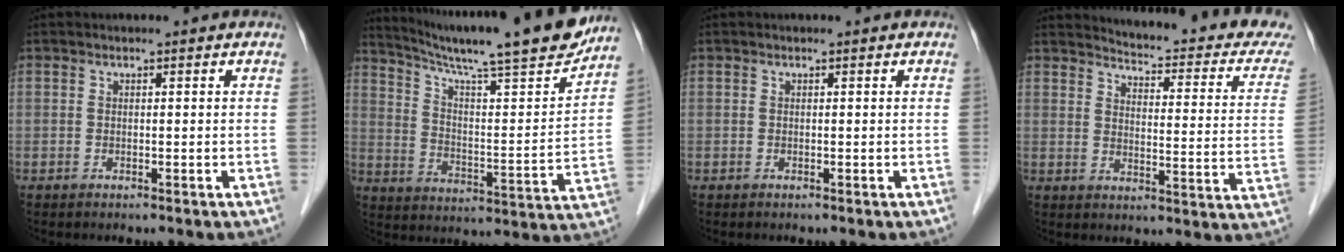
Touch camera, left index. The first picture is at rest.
{"total": 22.2, "force": [19.3, 0.3, 11.1], "torque": [-0.182, -0.030, 0.284]}
{"total": 0.0}
{"total": 18.2, "force": [17.2, 1.6, 5.6], "torque": [-0.068, -0.095, 0.180]}